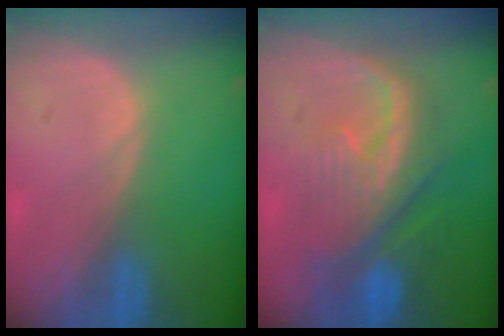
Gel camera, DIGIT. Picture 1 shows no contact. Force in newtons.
{"total": 9.0, "press": 8.7, "slide": 2.0}